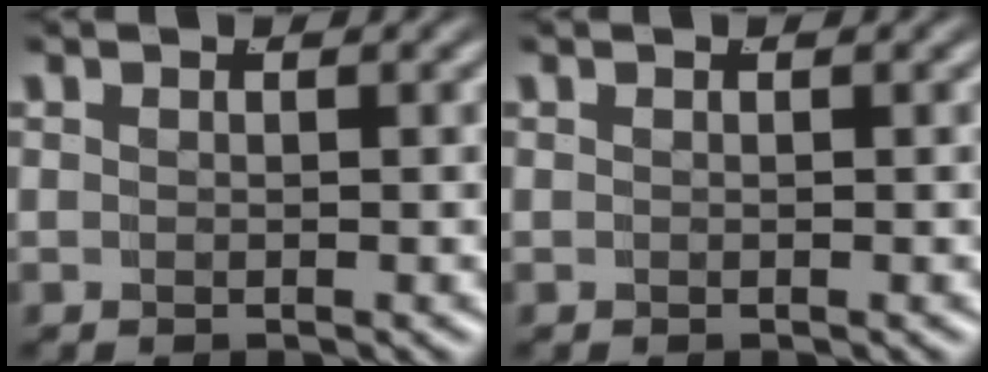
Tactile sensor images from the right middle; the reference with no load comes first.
{"total": 0.0}